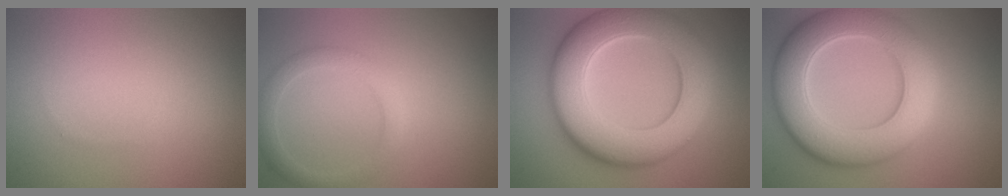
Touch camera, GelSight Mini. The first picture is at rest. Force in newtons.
{"total": 2.3, "press": 2.3, "slide": 0.1}
{"total": 11.1, "press": 11.1, "slide": 0.6}
{"total": 9.7, "press": 9.7, "slide": 0.3}